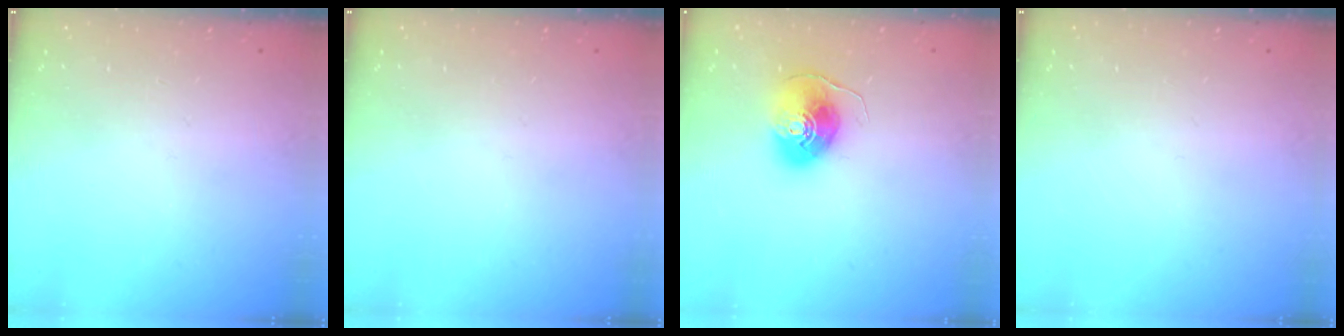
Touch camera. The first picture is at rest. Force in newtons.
{"total": 0.0}
{"total": 8.5, "press": 8.4, "slide": 1.2}
{"total": 0.0}